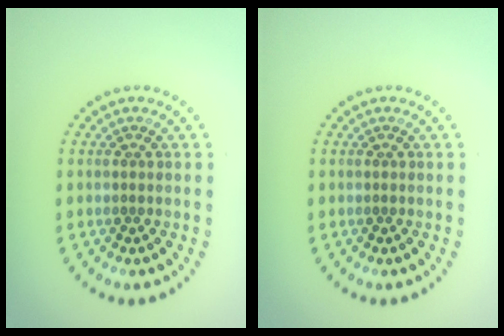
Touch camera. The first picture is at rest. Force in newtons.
{"total": 0.0}